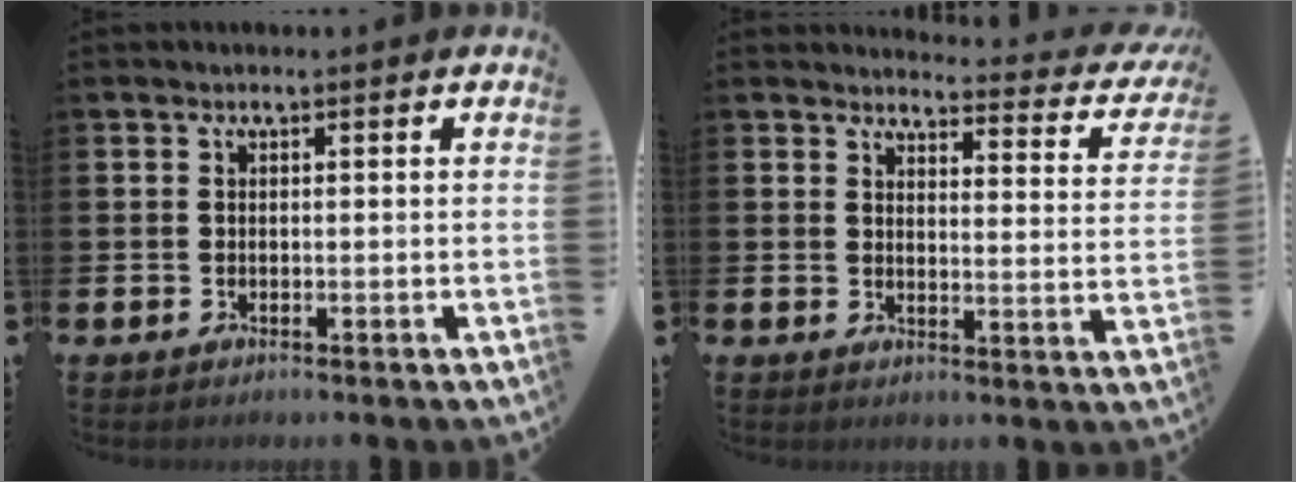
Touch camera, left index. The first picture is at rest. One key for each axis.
{"total": 3.2, "fx": 3.0, "fy": 0.7, "fz": 0.7, "tx": -0.008, "ty": -0.036, "tz": 0.042}